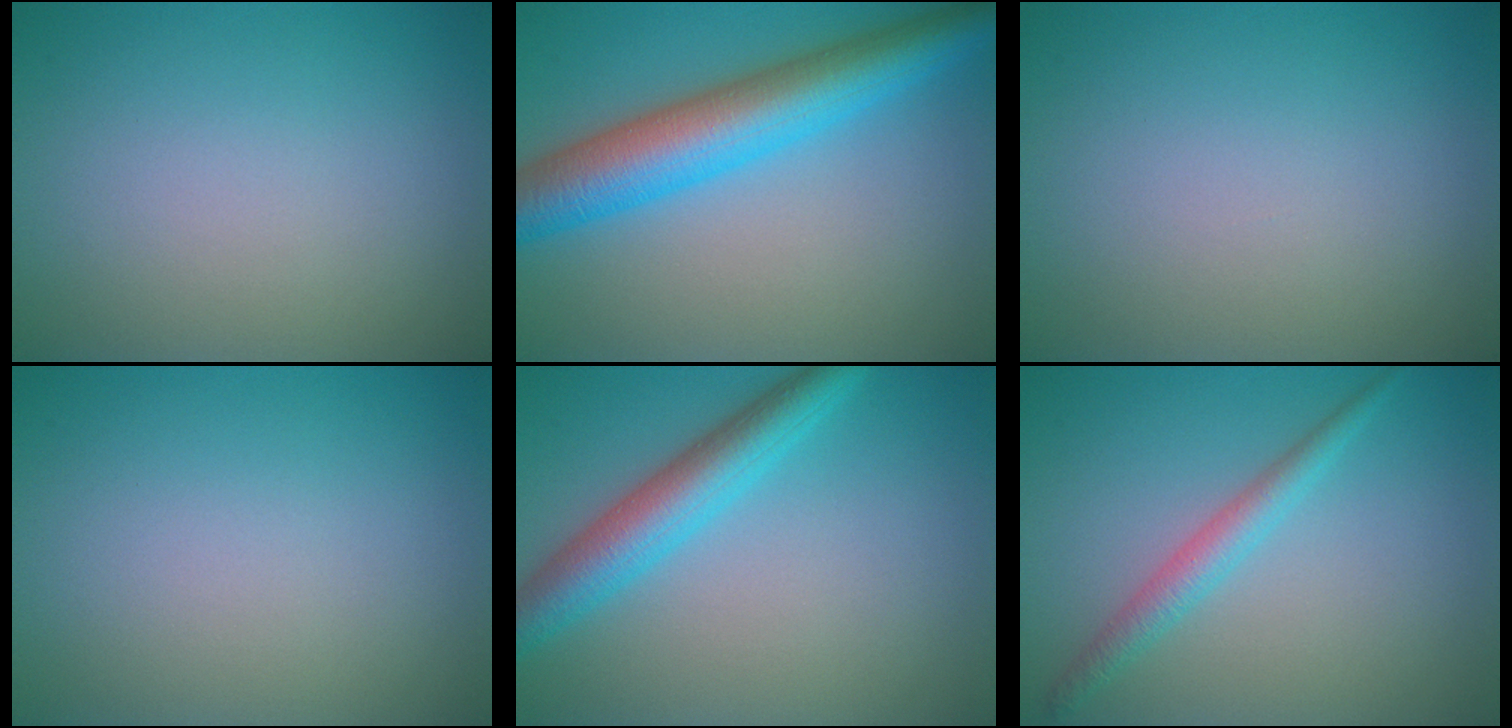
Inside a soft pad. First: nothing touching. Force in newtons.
{"total": 8.2, "press": 8.2, "slide": 0.1}
{"total": 0.0}
{"total": 0.0}
{"total": 5.0, "press": 5.0, "slide": 0.2}
{"total": 2.4, "press": 2.4, "slide": 0.0}